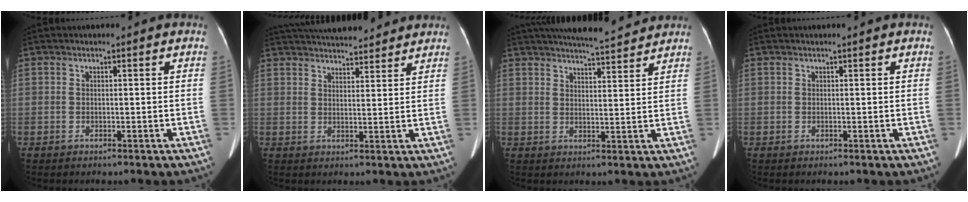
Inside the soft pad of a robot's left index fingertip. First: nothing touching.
{"total": 15.6, "force": [14.3, 3.1, 5.4], "torque": [-0.093, 0.036, 0.208]}
{"total": 11.8, "force": [10.8, 1.3, 4.7], "torque": [-0.074, 0.012, 0.150]}
{"total": 1.0, "force": [0.9, -0.1, 0.4], "torque": [-0.007, 0.018, 0.017]}